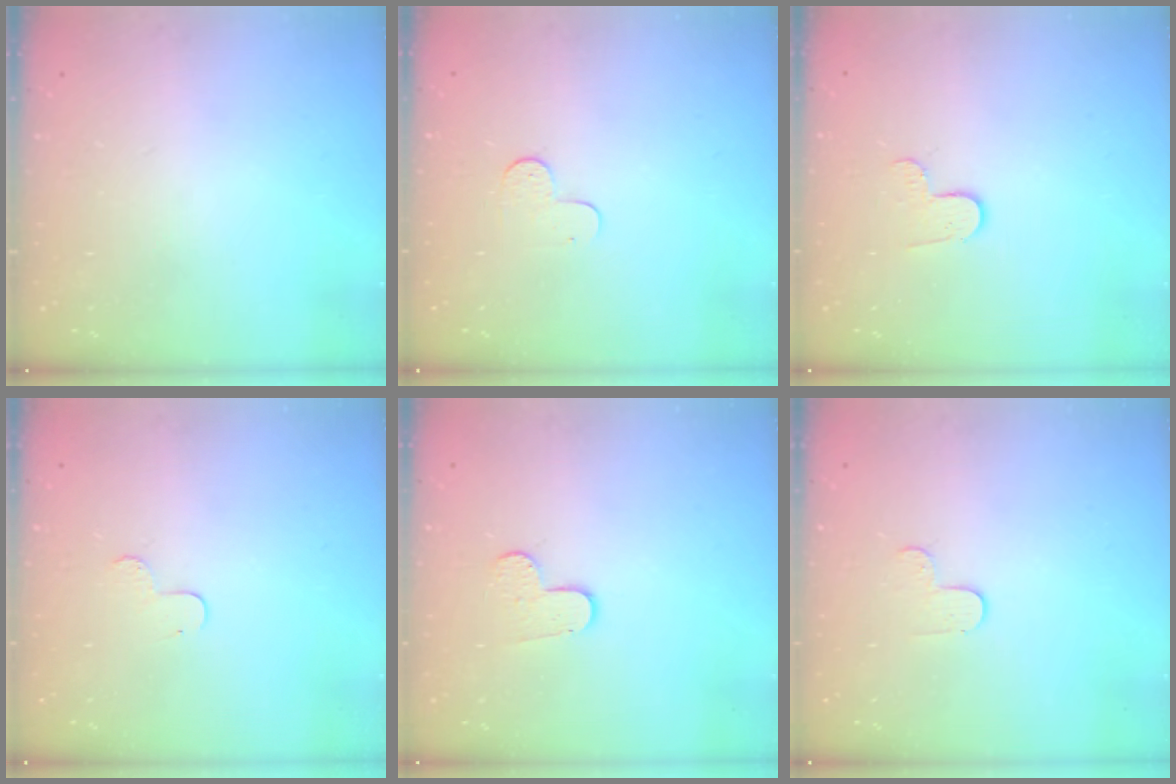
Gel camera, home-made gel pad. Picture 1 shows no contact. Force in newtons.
{"total": 3.7, "press": 3.7, "slide": 0.4}
{"total": 5.5, "press": 5.5, "slide": 0.5}
{"total": 4.6, "press": 4.6, "slide": 0.4}
{"total": 5.7, "press": 5.7, "slide": 0.5}
{"total": 4.9, "press": 4.8, "slide": 0.6}